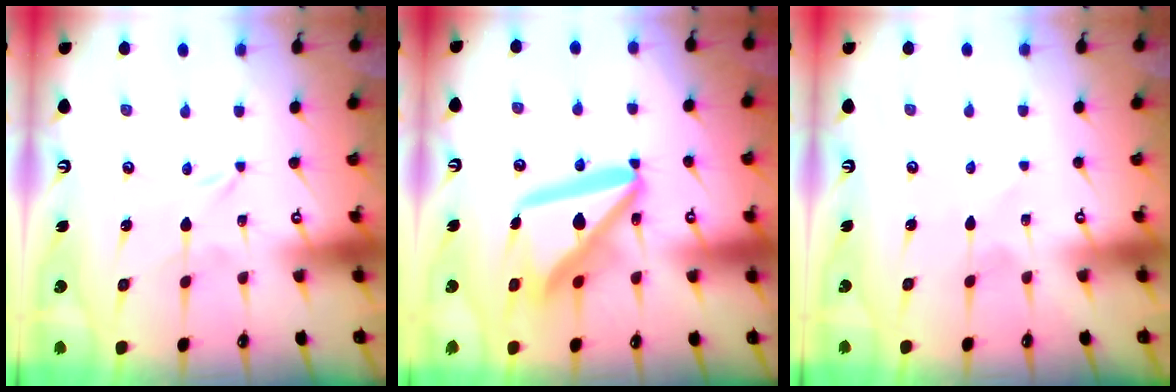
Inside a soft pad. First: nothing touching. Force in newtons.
{"total": 18.0, "press": 17.9, "slide": 2.2}
{"total": 1.9, "press": 1.9, "slide": 0.1}